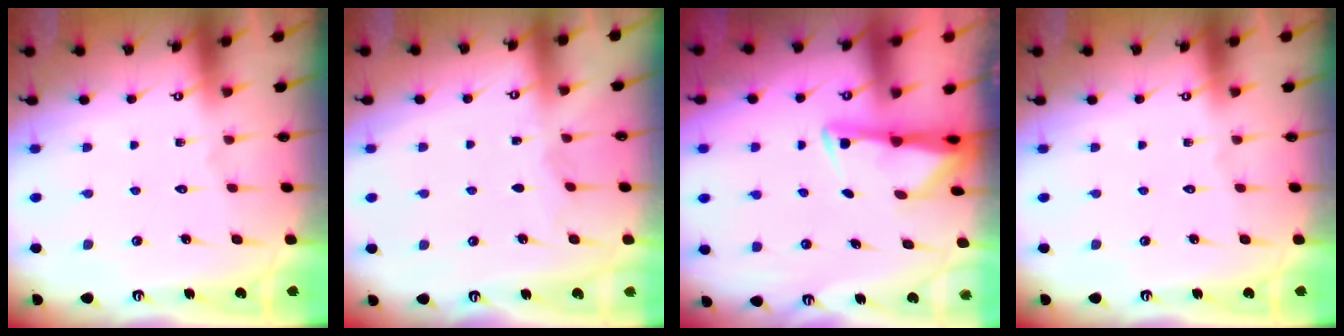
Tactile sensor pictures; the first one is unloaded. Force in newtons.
{"total": 2.7, "press": 2.7, "slide": 0.3}
{"total": 2.9, "press": 2.9, "slide": 0.6}
{"total": 0.0}